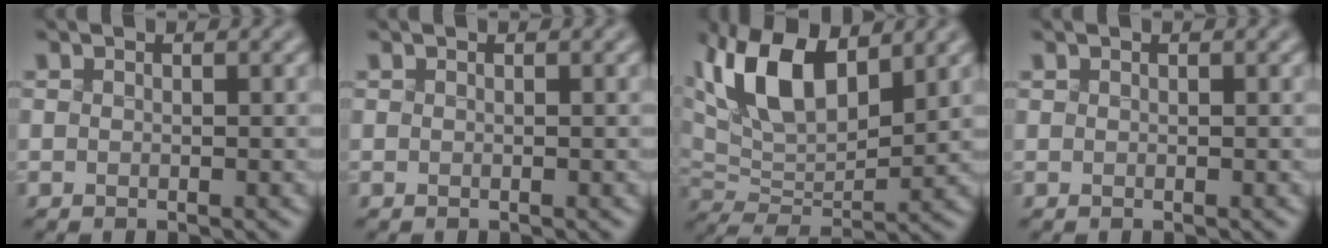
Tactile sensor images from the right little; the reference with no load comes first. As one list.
[{"total": 0.0}, {"total": 9.2, "force": [4.9, 3.8, 6.8], "torque": [-0.145, 0.018, 0.094]}, {"total": 0.0}]